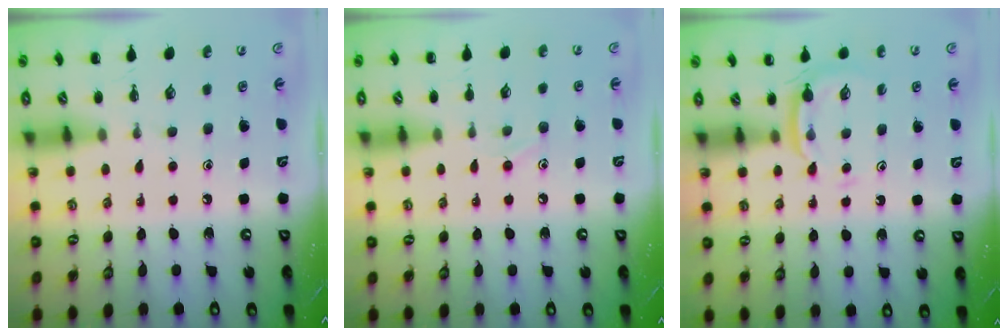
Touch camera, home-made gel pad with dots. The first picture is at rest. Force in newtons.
{"total": 6.7, "press": 6.3, "slide": 2.3}
{"total": 4.9, "press": 4.7, "slide": 1.4}